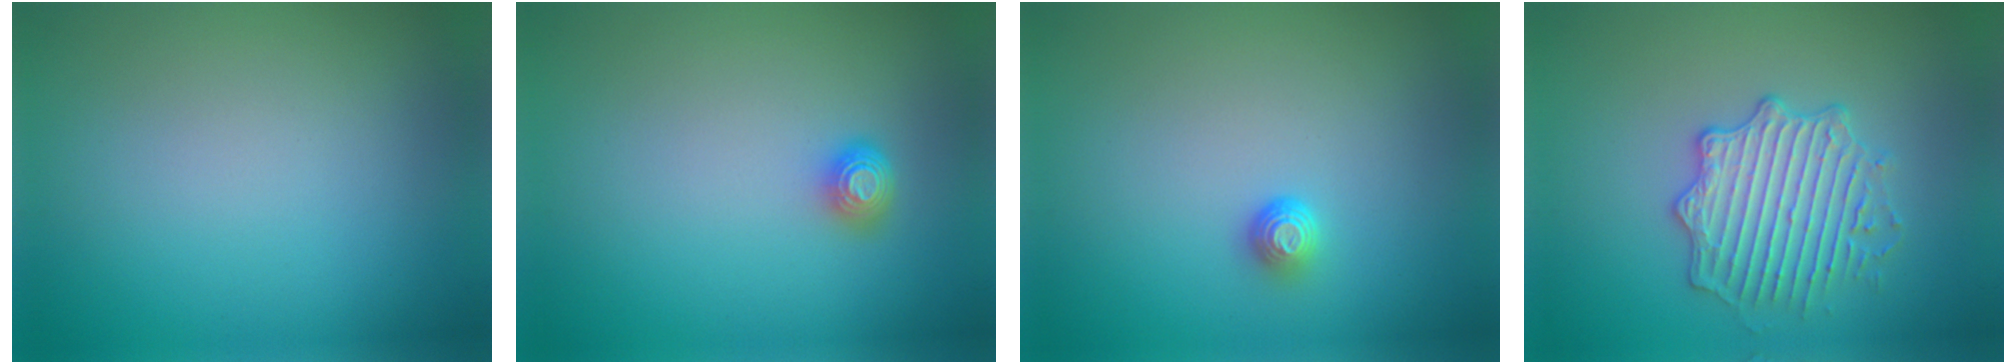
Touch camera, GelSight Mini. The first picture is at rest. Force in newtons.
{"total": 1.6, "press": 1.3, "slide": 0.9}
{"total": 1.2, "press": 0.9, "slide": 0.8}
{"total": 3.9, "press": 3.8, "slide": 0.8}